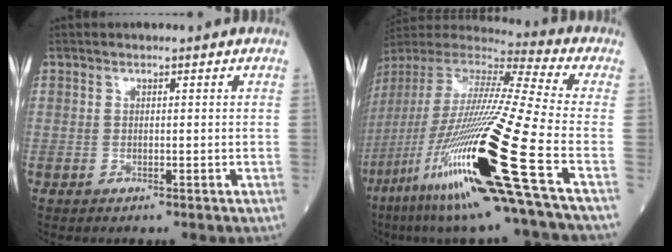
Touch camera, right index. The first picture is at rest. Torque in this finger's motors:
{"motor_torque": [2.14, 0.00, 1.05, 0.21]}